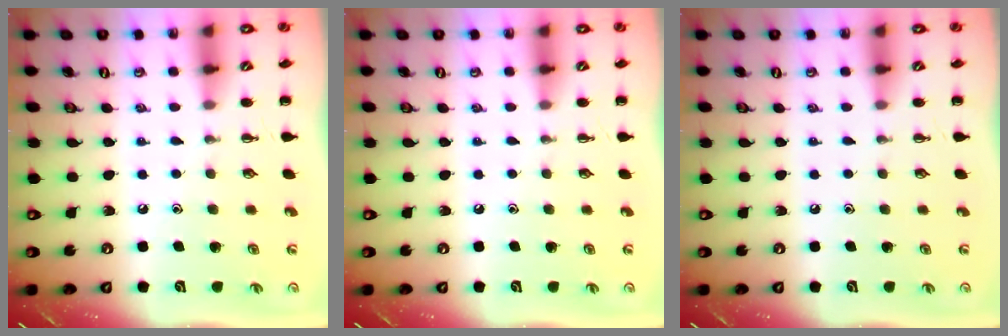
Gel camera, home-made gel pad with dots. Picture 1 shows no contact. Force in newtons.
{"total": 0.0}
{"total": 0.0}